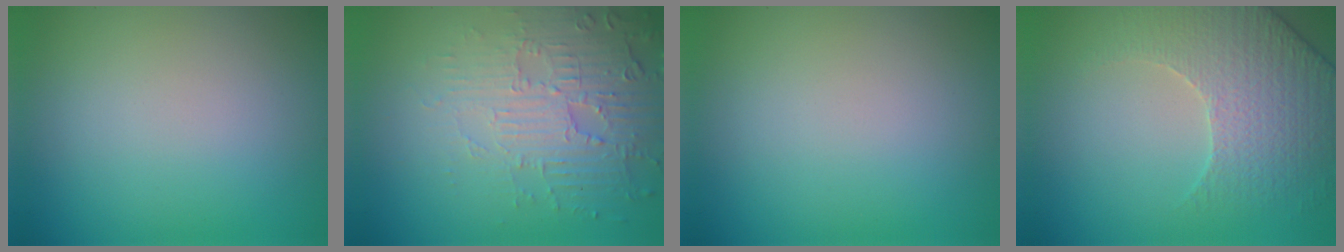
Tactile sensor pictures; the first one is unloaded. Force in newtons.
{"total": 4.1, "press": 3.9, "slide": 1.2}
{"total": 0.0}
{"total": 4.3, "press": 4.2, "slide": 0.9}